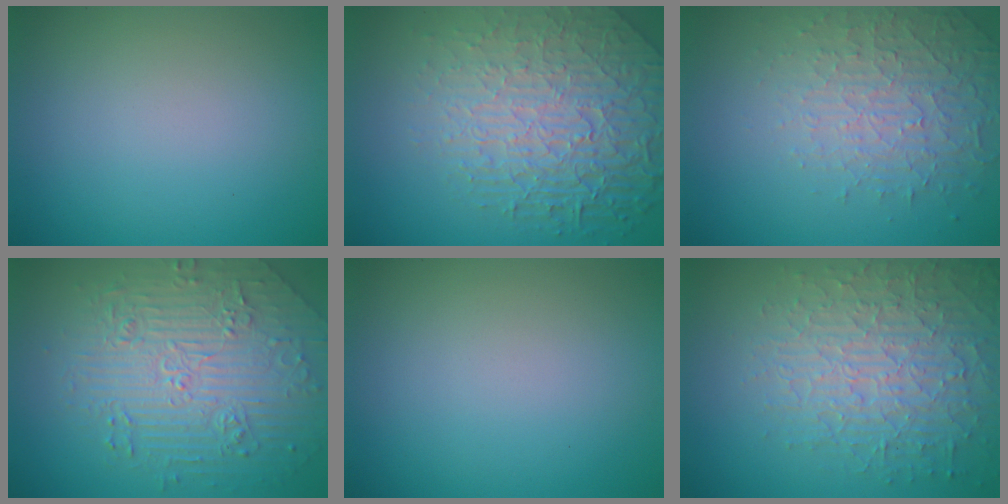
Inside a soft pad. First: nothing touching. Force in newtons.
{"total": 8.4, "press": 5.9, "slide": 6.0}
{"total": 4.5, "press": 3.1, "slide": 3.2}
{"total": 5.3, "press": 5.0, "slide": 1.6}
{"total": 0.0}
{"total": 6.5, "press": 5.1, "slide": 4.0}